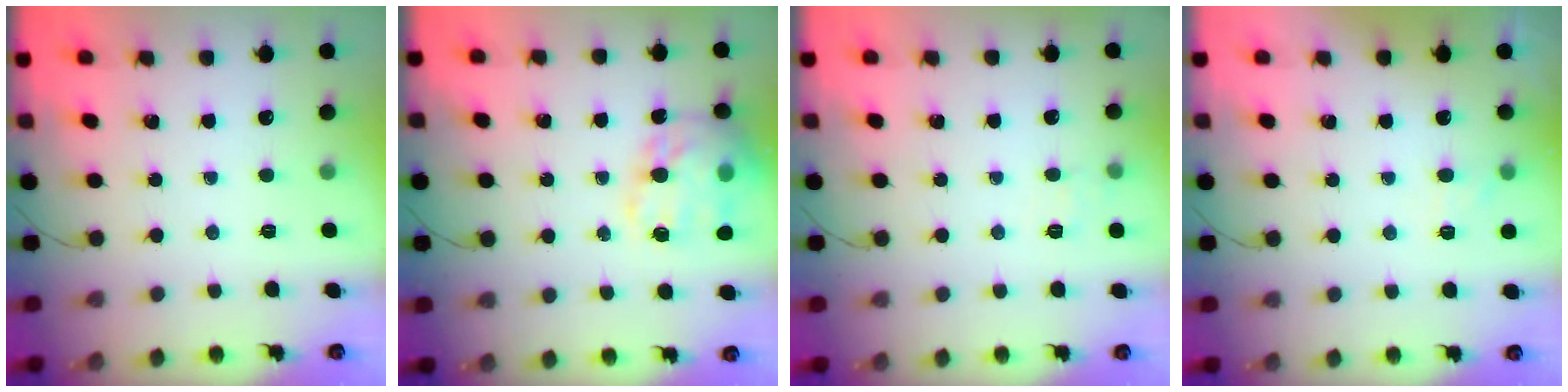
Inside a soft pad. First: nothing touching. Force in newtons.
{"total": 21.0, "press": 20.7, "slide": 3.2}
{"total": 5.0, "press": 4.7, "slide": 1.4}
{"total": 6.3, "press": 6.1, "slide": 1.5}